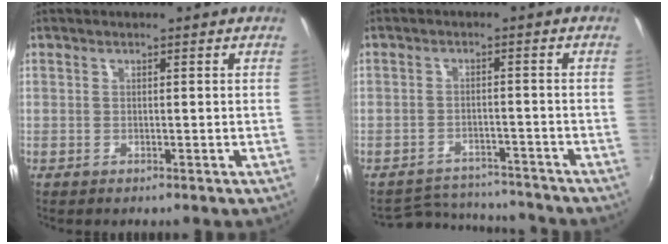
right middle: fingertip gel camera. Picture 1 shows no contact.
{"total": 10.3, "force": [-9.8, 2.9, 1.7], "torque": [-0.052, 0.015, -0.138]}